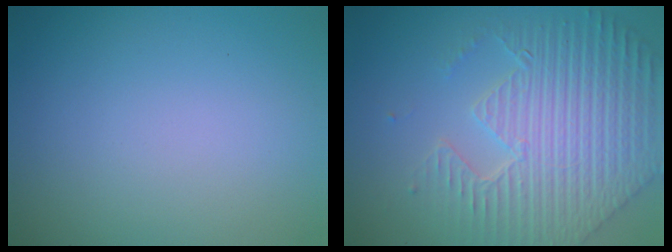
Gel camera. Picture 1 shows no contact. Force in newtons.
{"total": 7.9, "press": 5.9, "slide": 5.3}